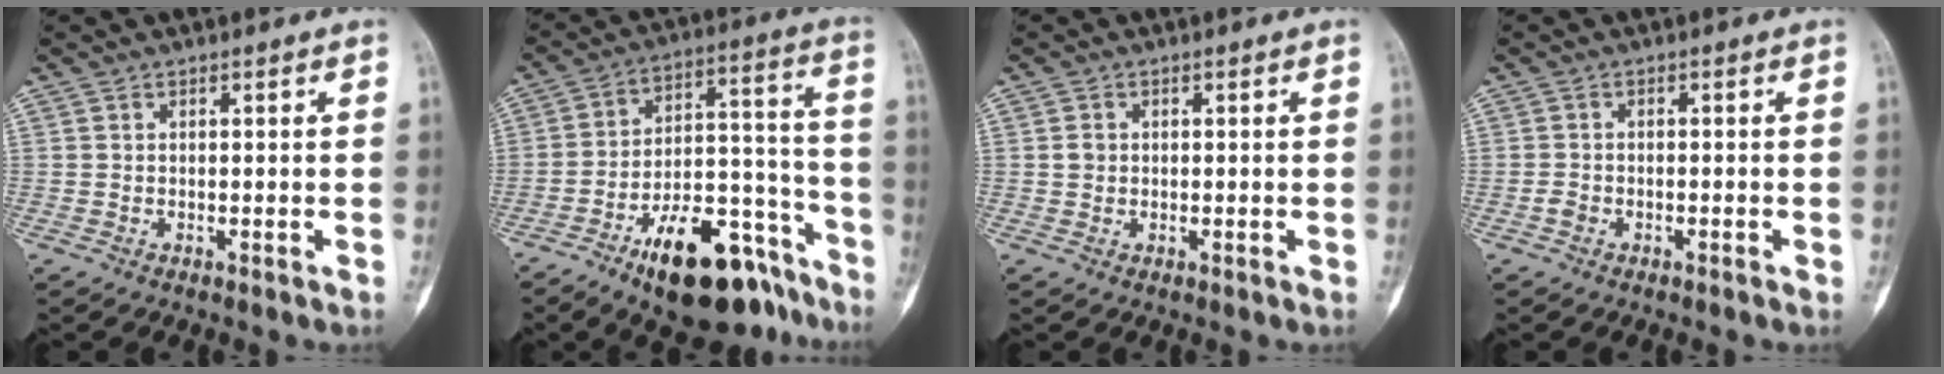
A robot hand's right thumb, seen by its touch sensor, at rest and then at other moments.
{"total": 21.5, "force": [-14.0, 9.0, 13.7], "torque": [-0.159, 0.100, -0.220]}
{"total": 1.7, "force": [0.1, 1.5, 0.6], "torque": [0.000, 0.004, 0.002]}
{"total": 1.7, "force": [-0.9, 1.2, 0.8], "torque": [-0.008, 0.005, -0.019]}